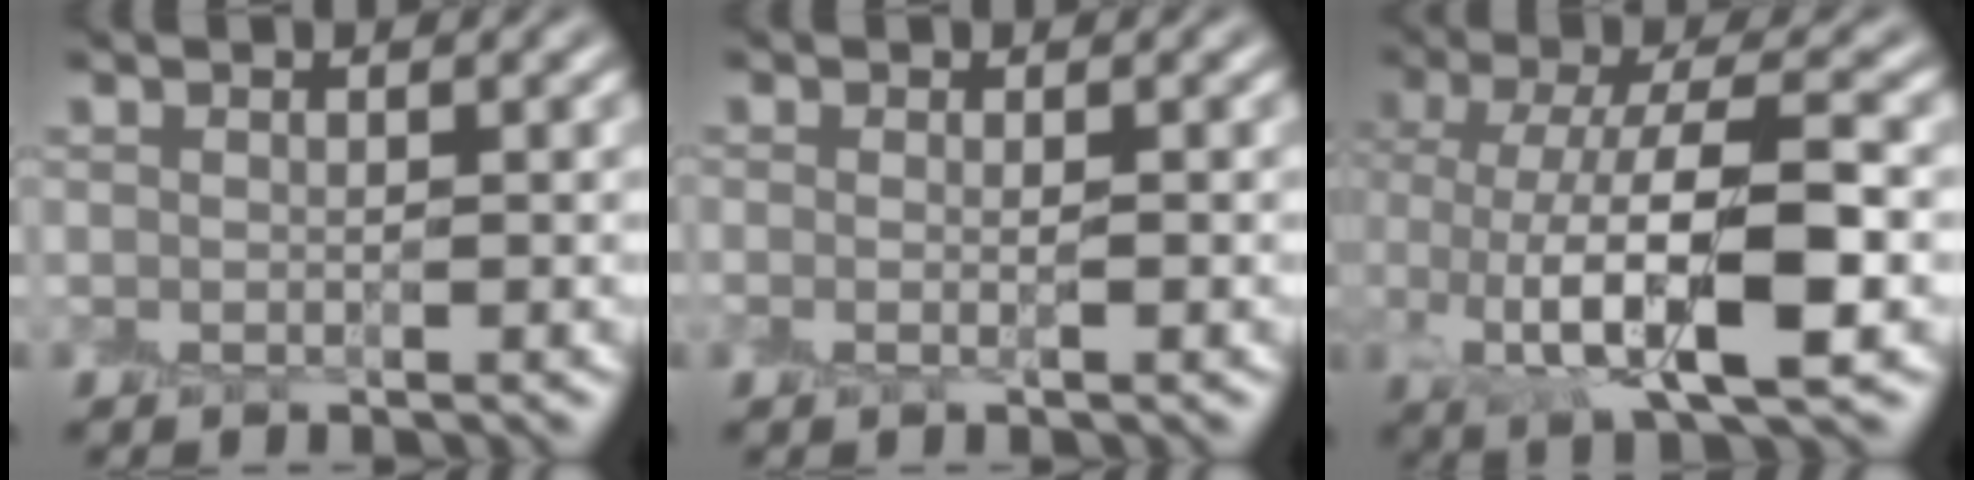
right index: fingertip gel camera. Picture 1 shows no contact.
{"total": 0.9, "force": [-0.4, 0.0, 0.8], "torque": [-0.017, -0.006, -0.007]}
{"total": 9.4, "force": [-1.7, 3.7, 8.5], "torque": [-0.154, 0.001, -0.028]}